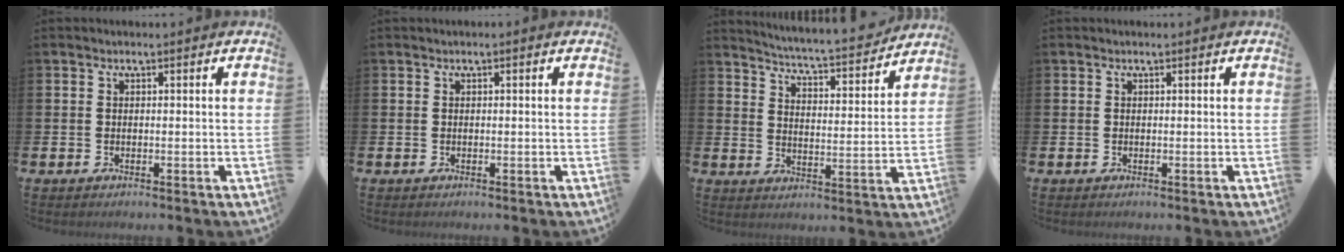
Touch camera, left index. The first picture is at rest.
{"total": 0.0}
{"total": 5.3, "force": [5.2, -0.1, 1.0], "torque": [-0.038, -0.047, 0.083]}
{"total": 0.0}